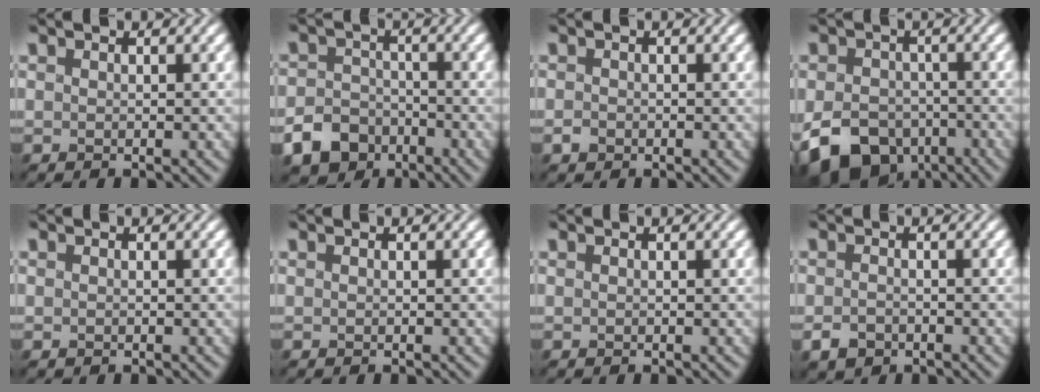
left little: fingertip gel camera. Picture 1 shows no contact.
{"total": 8.9, "force": [-5.9, 6.4, 1.9], "torque": [-0.019, -0.036, -0.119]}
{"total": 0.9, "force": [-0.5, 0.7, 0.2], "torque": [-0.001, -0.002, -0.012]}
{"total": 10.5, "force": [-6.1, 7.2, 4.6], "torque": [-0.071, -0.031, -0.115]}
{"total": 0.0}
{"total": 0.0}
{"total": 0.0}
{"total": 1.7, "force": [-1.3, 1.0, 0.5], "torque": [-0.006, -0.009, -0.028]}